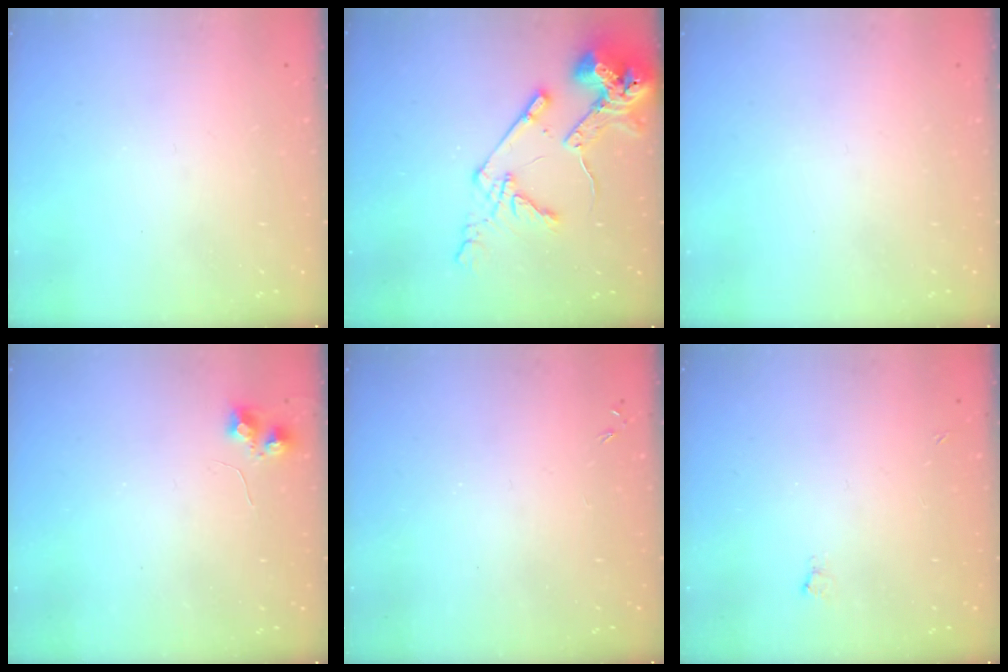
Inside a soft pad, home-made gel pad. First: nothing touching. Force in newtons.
{"total": 15.3, "press": 15.1, "slide": 2.1}
{"total": 0.0}
{"total": 5.9, "press": 5.9, "slide": 0.7}
{"total": 0.0}
{"total": 3.2, "press": 3.1, "slide": 0.5}